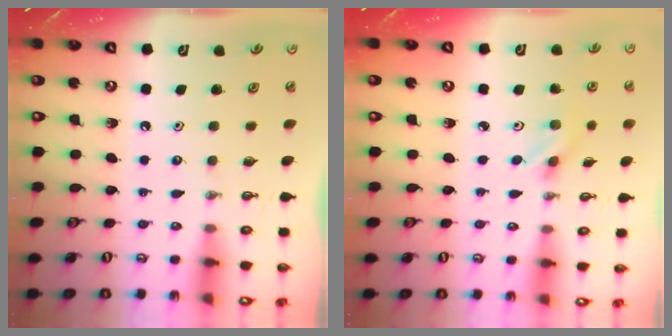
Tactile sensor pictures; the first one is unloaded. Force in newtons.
{"total": 2.2, "press": 2.1, "slide": 0.7}